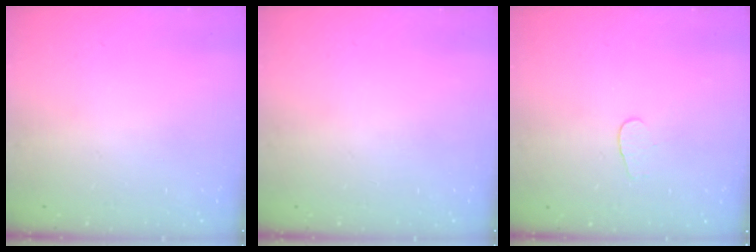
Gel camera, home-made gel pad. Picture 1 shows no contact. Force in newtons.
{"total": 0.0}
{"total": 3.3, "press": 3.3, "slide": 0.3}